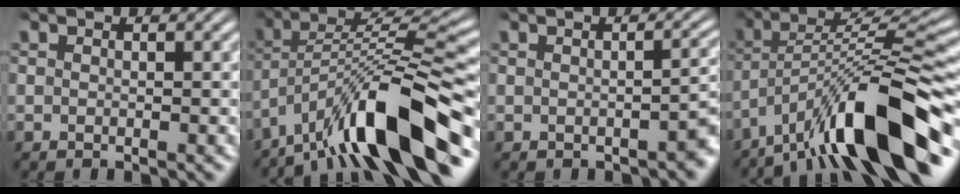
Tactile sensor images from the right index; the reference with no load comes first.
{"total": 8.0, "force": [-2.0, 3.1, 7.2], "torque": [-0.118, -0.007, -0.019]}
{"total": 2.0, "force": [-1.1, 0.6, 1.6], "torque": [-0.012, 0.002, -0.015]}
{"total": 9.1, "force": [-2.1, 3.3, 8.2], "torque": [-0.129, -0.005, -0.019]}